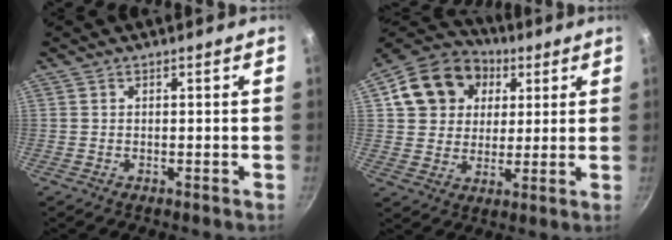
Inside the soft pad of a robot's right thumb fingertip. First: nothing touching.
{"total": 16.2, "force": [5.0, 13.5, 7.5], "torque": [-0.119, 0.020, 0.080]}